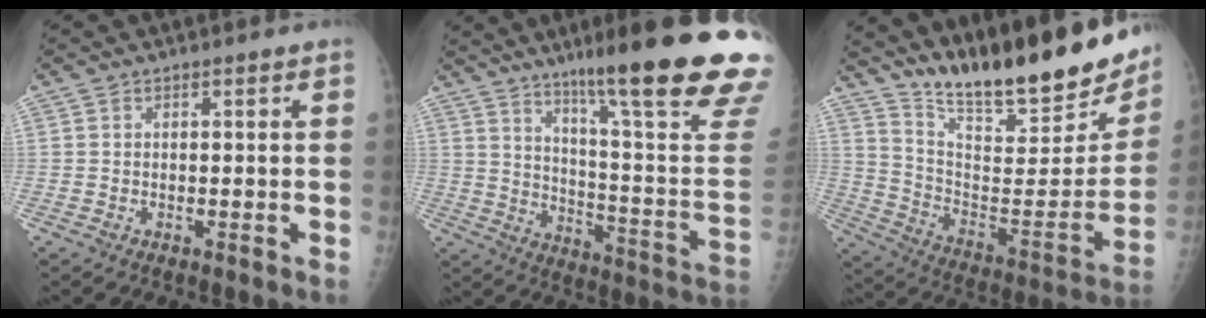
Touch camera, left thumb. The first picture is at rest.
{"total": 28.4, "force": [18.9, 2.3, 21.0], "torque": [-0.251, -0.101, 0.273]}
{"total": 27.1, "force": [21.2, 6.3, 15.6], "torque": [-0.214, -0.108, 0.326]}